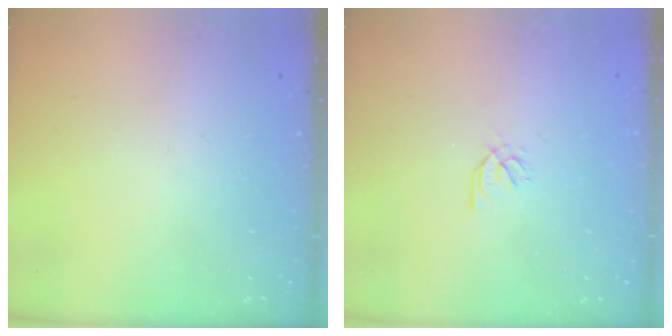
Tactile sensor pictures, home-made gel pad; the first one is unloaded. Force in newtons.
{"total": 1.8, "press": 1.8, "slide": 0.4}